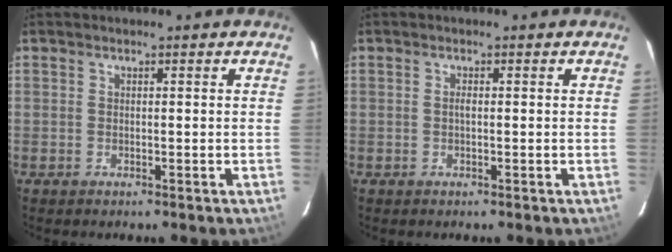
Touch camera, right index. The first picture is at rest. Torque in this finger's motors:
{"motor_torque": [0.10, -0.05, 0.08, 0.03]}